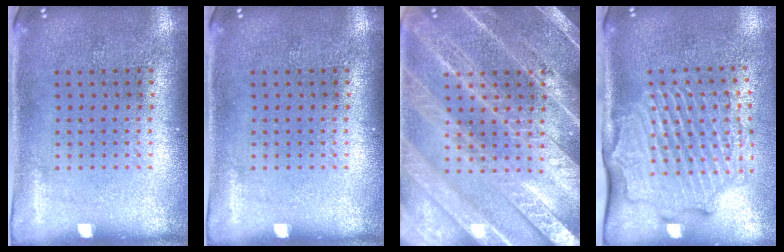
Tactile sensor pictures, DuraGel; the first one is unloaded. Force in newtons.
{"total": 0.0}
{"total": 6.0, "press": 5.9, "slide": 0.8}
{"total": 2.7, "press": 2.2, "slide": 1.7}